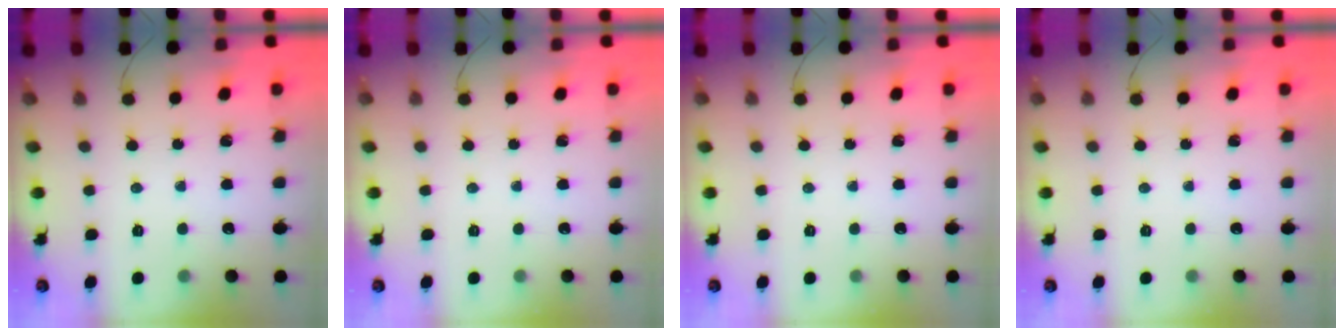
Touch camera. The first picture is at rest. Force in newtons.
{"total": 0.0}
{"total": 0.0}
{"total": 0.0}